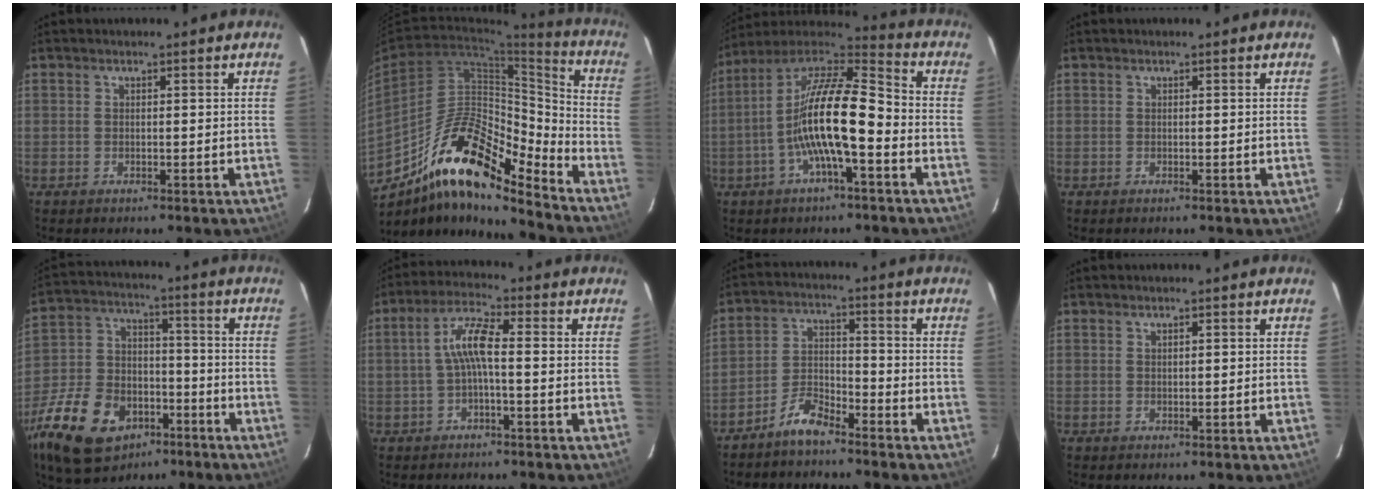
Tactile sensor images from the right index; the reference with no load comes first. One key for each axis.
{"total": 18.4, "fx": -13.5, "fy": 4.7, "fz": 11.6, "tx": -0.191, "ty": 0.010, "tz": -0.242}
{"total": 15.8, "fx": -4.0, "fy": 3.6, "fz": 14.9, "tx": -0.275, "ty": 0.004, "tz": -0.083}
{"total": 0.0}
{"total": 24.3, "fx": -13.3, "fy": 15.1, "fz": 13.6, "tx": -0.314, "ty": -0.005, "tz": -0.217}
{"total": 6.1, "fx": -0.8, "fy": 0.9, "fz": 6.0, "tx": -0.129, "ty": 0.016, "tz": -0.014}
{"total": 6.0, "fx": -5.1, "fy": 1.8, "fz": 2.8, "tx": -0.066, "ty": 0.016, "tz": -0.099}
{"total": 0.7, "fx": 0.3, "fy": 0.3, "fz": 0.5, "tx": -0.009, "ty": 0.004, "tz": 0.007}